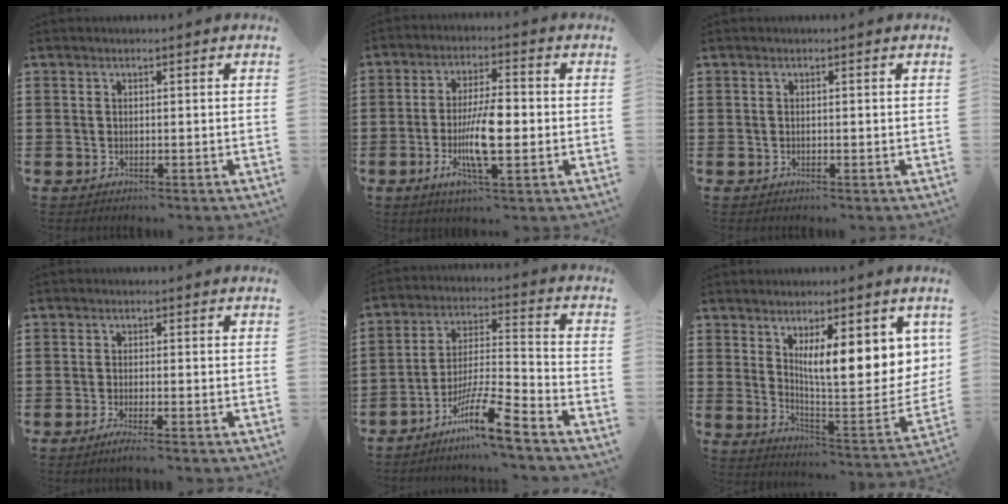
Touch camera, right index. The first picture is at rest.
{"total": 9.0, "force": [-2.0, 2.4, 8.5], "torque": [-0.168, -0.008, -0.038]}
{"total": 0.0}
{"total": 1.6, "force": [-1.0, 0.0, 1.3], "torque": [-0.028, -0.008, -0.020]}
{"total": 10.9, "force": [-7.9, 1.0, 7.4], "torque": [-0.142, 0.008, -0.153]}
{"total": 10.4, "force": [4.6, 2.6, 9.0], "torque": [-0.139, -0.030, 0.073]}